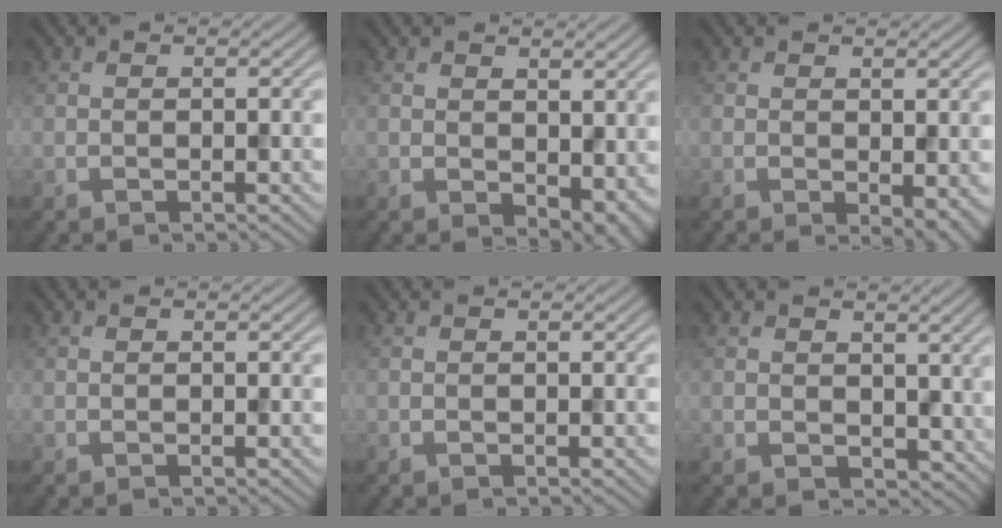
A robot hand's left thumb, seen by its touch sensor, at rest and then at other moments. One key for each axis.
{"total": 5.2, "fx": 0.6, "fy": 3.5, "fz": 3.9, "tx": -0.062, "ty": -0.022, "tz": 0.023}
{"total": 3.3, "fx": -0.5, "fy": 1.7, "fz": 2.8, "tx": -0.037, "ty": -0.009, "tz": -0.003}
{"total": 0.0}
{"total": 0.0}
{"total": 4.2, "fx": 1.0, "fy": 3.1, "fz": 2.6, "tx": -0.057, "ty": -0.013, "tz": 0.020}